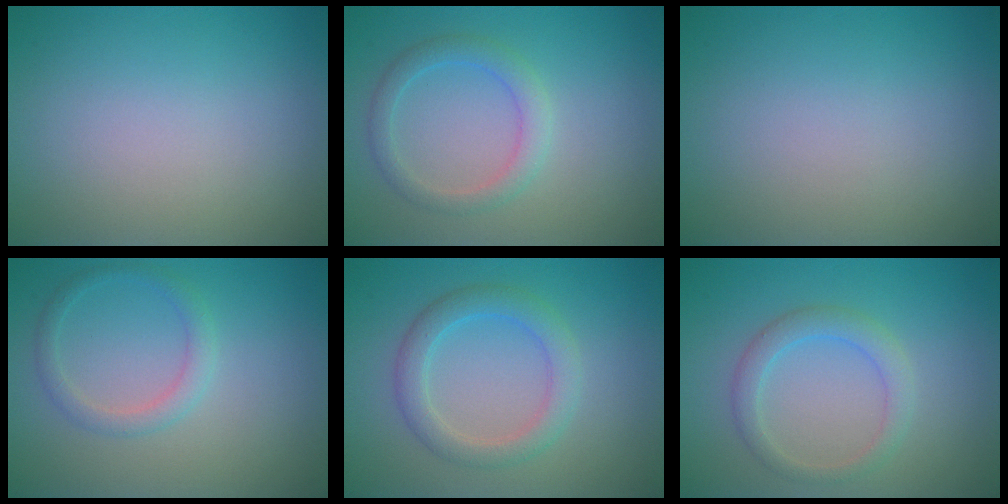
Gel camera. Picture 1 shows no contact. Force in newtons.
{"total": 2.3, "press": 2.3, "slide": 0.1}
{"total": 0.0}
{"total": 1.9, "press": 1.9, "slide": 0.1}
{"total": 3.2, "press": 3.2, "slide": 0.1}
{"total": 2.4, "press": 2.4, "slide": 0.2}